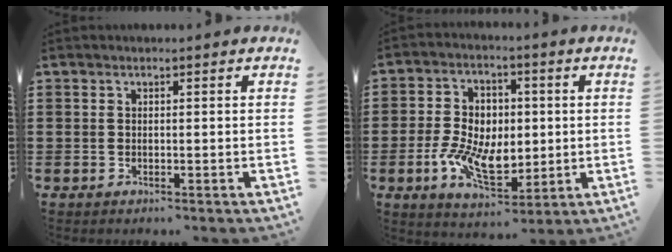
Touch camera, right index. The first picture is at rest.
{"total": 9.4, "force": [-1.3, 6.5, 6.7], "torque": [-0.160, 0.014, -0.025]}